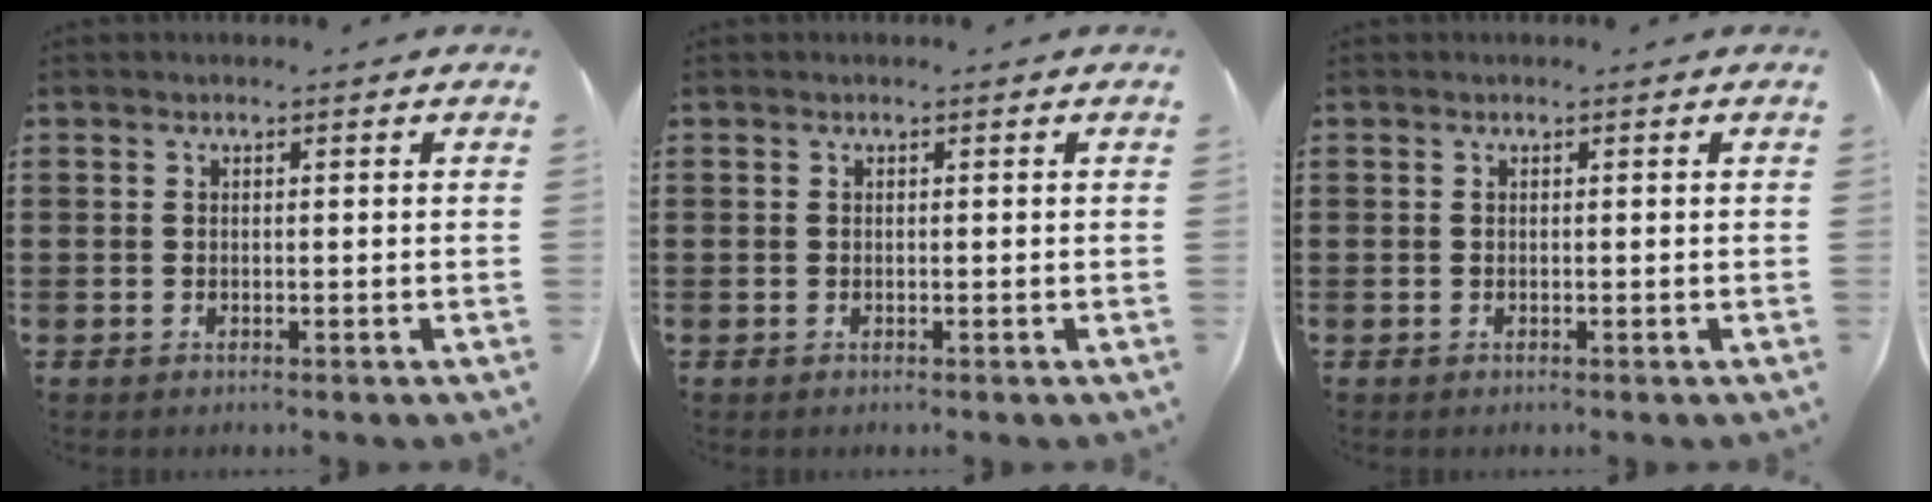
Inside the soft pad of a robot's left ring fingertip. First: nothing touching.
{"total": 0.0}
{"total": 0.0}